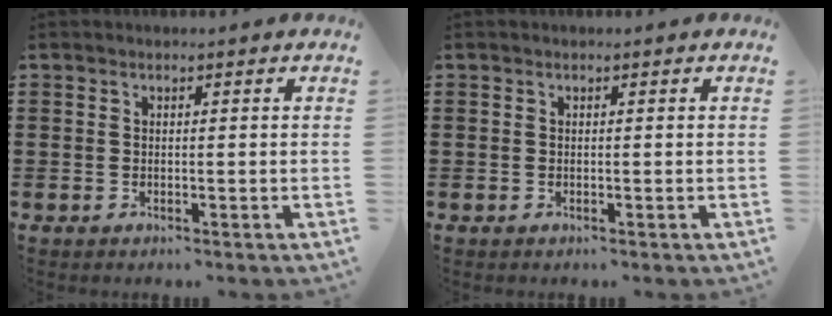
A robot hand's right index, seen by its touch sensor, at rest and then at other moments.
{"total": 0.0}